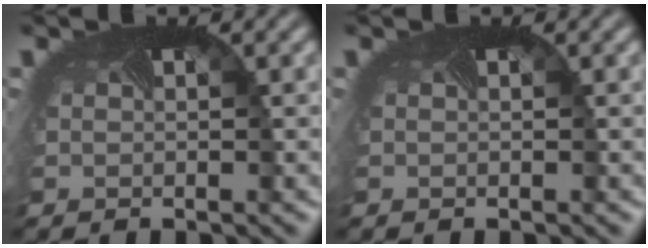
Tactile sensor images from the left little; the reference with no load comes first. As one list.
[{"total": 0.0}]